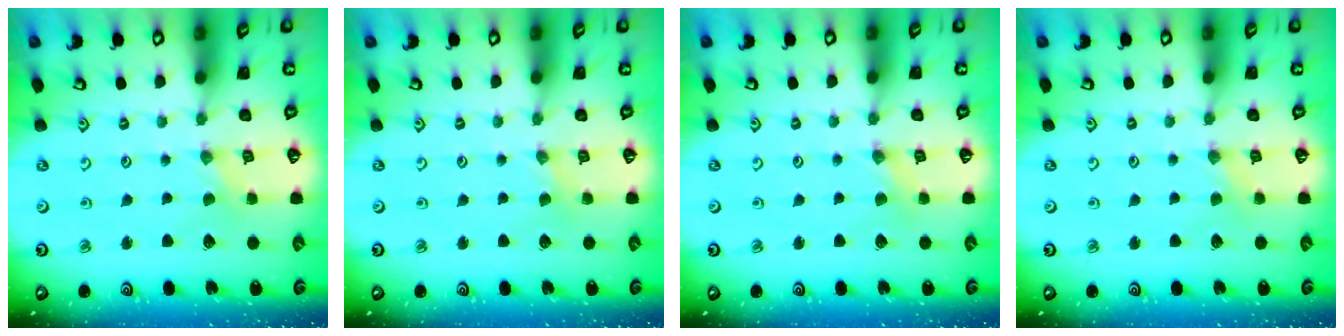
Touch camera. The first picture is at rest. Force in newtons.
{"total": 1.7, "press": 1.7, "slide": 0.4}
{"total": 2.1, "press": 2.1, "slide": 0.3}
{"total": 2.3, "press": 2.3, "slide": 0.4}